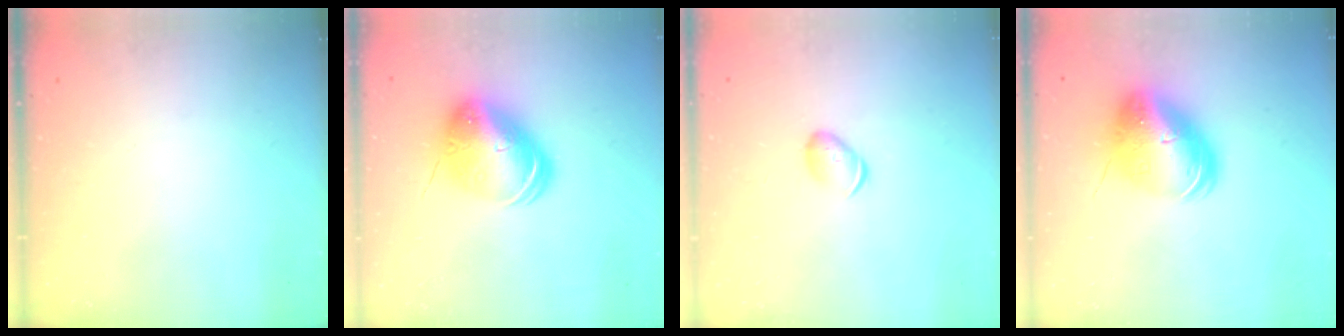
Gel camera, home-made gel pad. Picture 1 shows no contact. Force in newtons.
{"total": 12.5, "press": 12.3, "slide": 2.2}
{"total": 5.4, "press": 5.4, "slide": 0.7}
{"total": 13.3, "press": 13.1, "slide": 2.4}